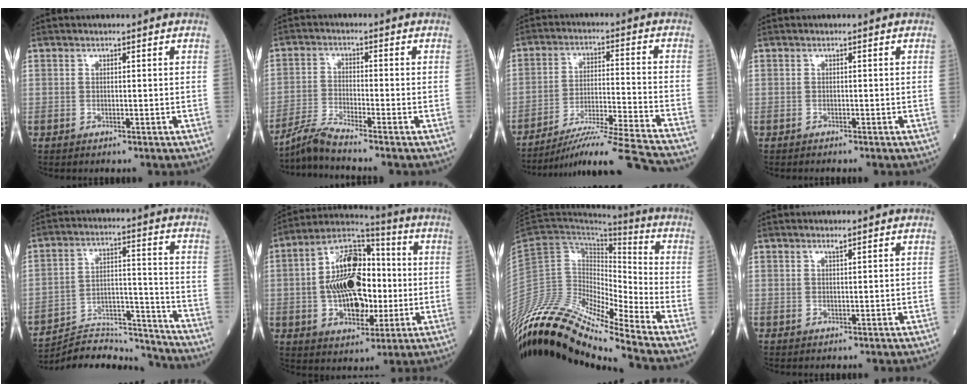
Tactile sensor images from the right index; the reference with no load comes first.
{"total": 4.9, "force": [-4.5, -1.7, 1.1], "torque": [-0.031, -0.023, -0.092]}
{"total": 19.5, "force": [-17.5, -2.1, 8.1], "torque": [-0.109, -0.035, -0.269]}
{"total": 0.6, "force": [-0.6, 0.0, 0.2], "torque": [-0.003, 0.000, -0.011]}
{"total": 14.5, "force": [-14.5, 0.3, 0.9], "torque": [-0.009, 0.036, -0.233]}
{"total": 16.1, "force": [-0.3, 8.6, 13.6], "torque": [-0.255, 0.030, -0.006]}
{"total": 17.1, "force": [-15.3, 1.0, 7.6], "torque": [-0.138, 0.047, -0.289]}
{"total": 0.6, "force": [0.5, -0.1, 0.3], "torque": [-0.012, -0.004, 0.011]}